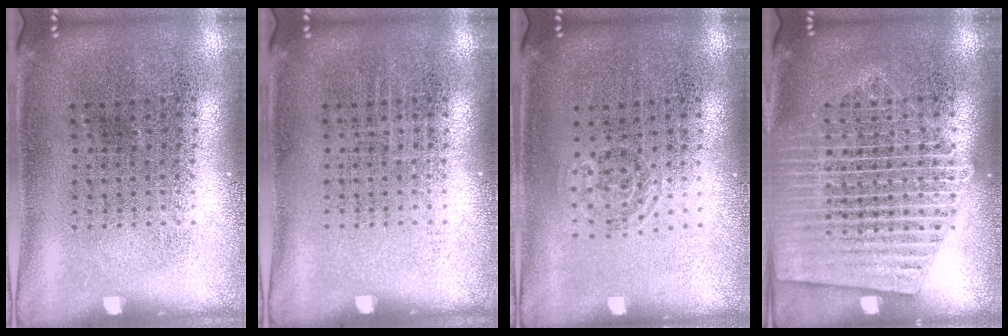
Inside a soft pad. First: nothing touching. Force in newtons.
{"total": 0.0}
{"total": 0.7, "press": 0.5, "slide": 0.5}
{"total": 2.1, "press": 2.1, "slide": 0.2}